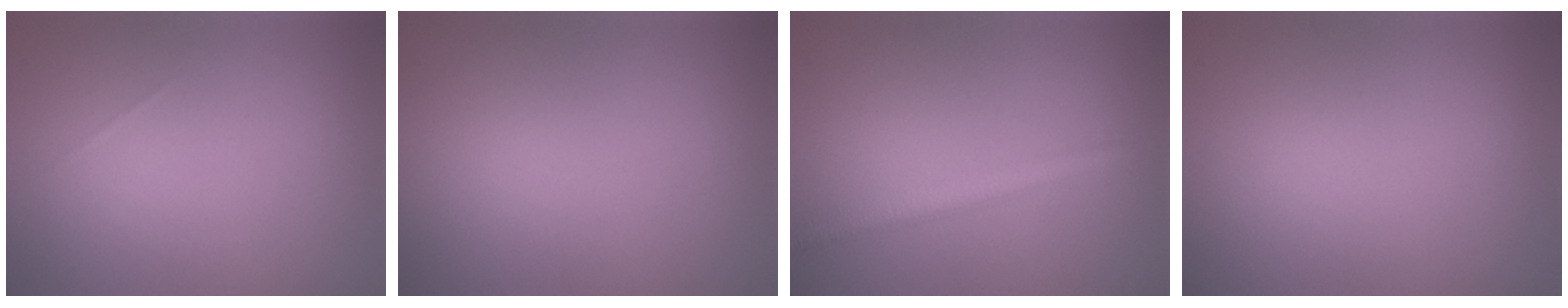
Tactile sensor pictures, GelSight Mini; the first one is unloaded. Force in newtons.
{"total": 0.0}
{"total": 2.5, "press": 2.5, "slide": 0.0}
{"total": 0.0}